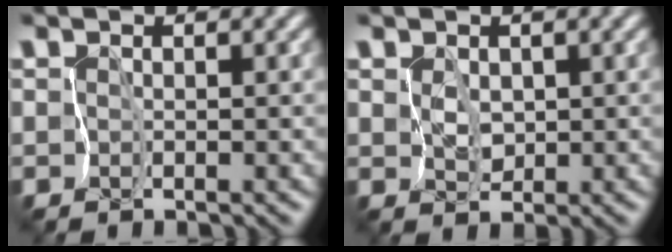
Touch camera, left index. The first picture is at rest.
{"total": 0.8, "force": [0.2, 0.7, 0.4], "torque": [-0.012, -0.004, 0.008]}